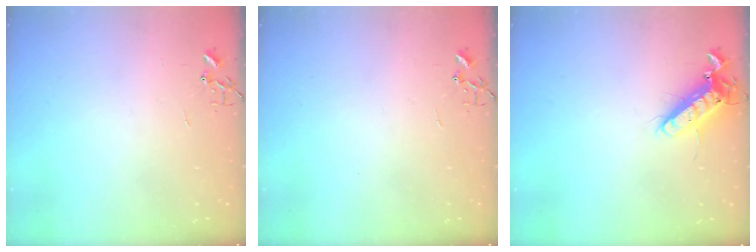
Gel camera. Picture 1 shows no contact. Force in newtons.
{"total": 0.0}
{"total": 12.3, "press": 12.1, "slide": 2.3}